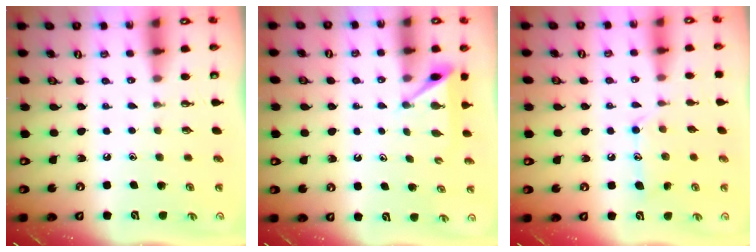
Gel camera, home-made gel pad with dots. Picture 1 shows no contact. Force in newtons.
{"total": 5.7, "press": 5.7, "slide": 0.3}
{"total": 11.1, "press": 11.1, "slide": 0.2}